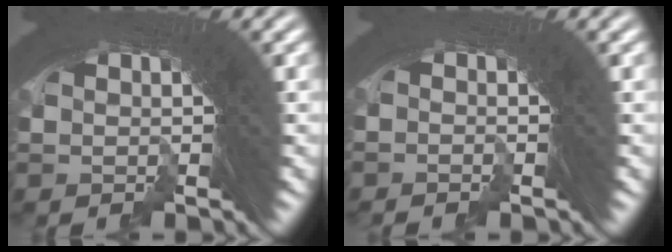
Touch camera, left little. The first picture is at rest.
{"total": 1.4, "force": [-0.1, -1.0, -0.9], "torque": [0.025, 0.005, -0.005]}